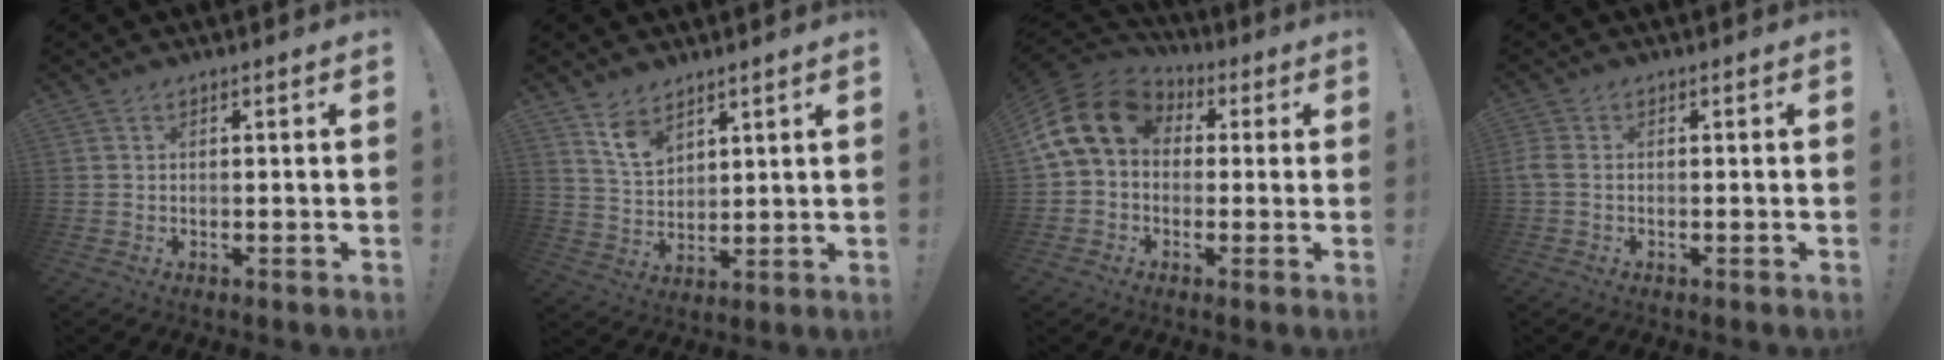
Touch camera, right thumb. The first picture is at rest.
{"total": 8.2, "force": [5.9, 4.6, 3.3], "torque": [-0.057, -0.034, 0.112]}
{"total": 15.2, "force": [3.1, 11.4, 9.6], "torque": [-0.162, 0.004, 0.059]}
{"total": 2.4, "force": [-0.2, 1.4, 1.9], "torque": [-0.044, 0.004, -0.003]}